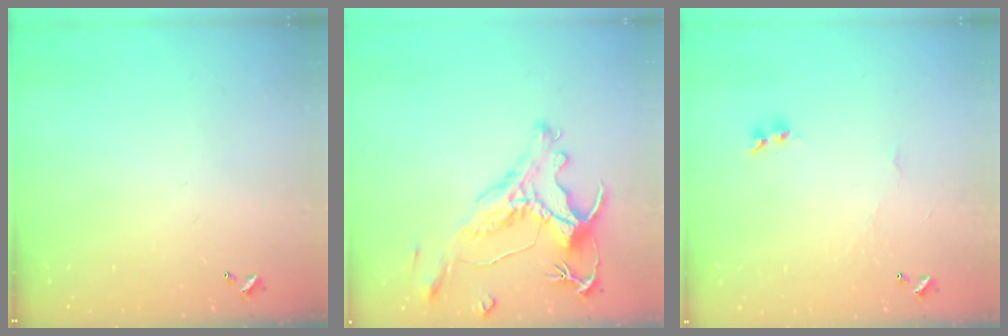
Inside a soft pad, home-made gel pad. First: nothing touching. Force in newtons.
{"total": 1.9, "press": 1.4, "slide": 1.2}
{"total": 1.9, "press": 1.8, "slide": 0.5}